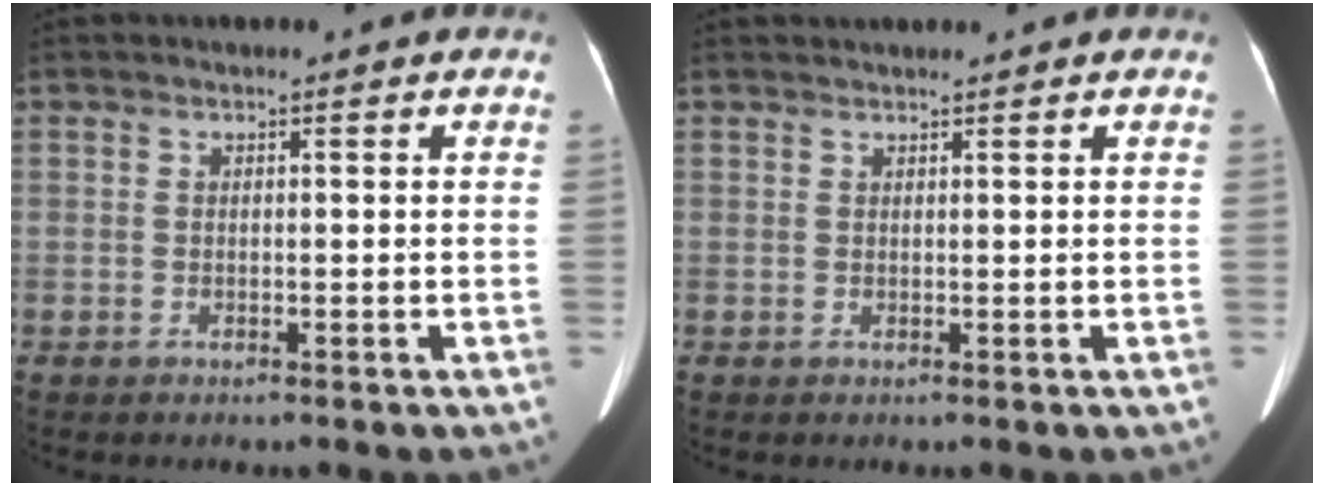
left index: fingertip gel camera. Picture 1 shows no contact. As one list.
[{"total": 1.2, "force": [1.2, 0.1, 0.1], "torque": [-0.004, 0.013, 0.022]}]